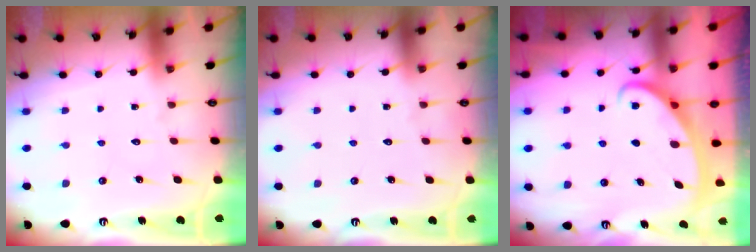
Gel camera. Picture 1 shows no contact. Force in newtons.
{"total": 0.0}
{"total": 2.7, "press": 2.7, "slide": 0.4}